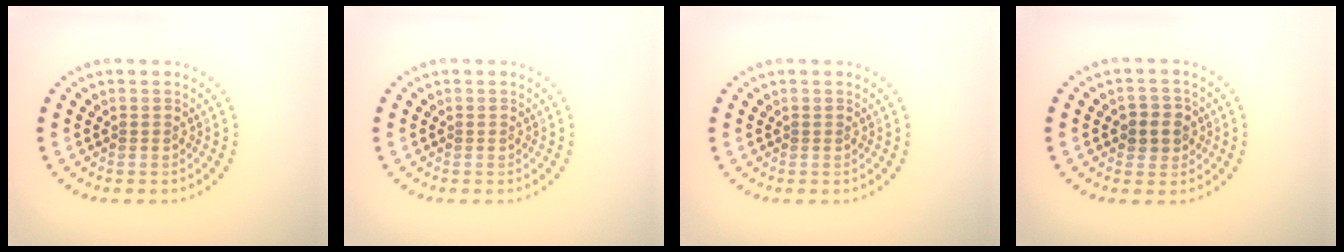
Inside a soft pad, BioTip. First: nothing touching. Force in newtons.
{"total": 0.0}
{"total": 0.0}
{"total": 2.5, "press": 2.4, "slide": 0.8}